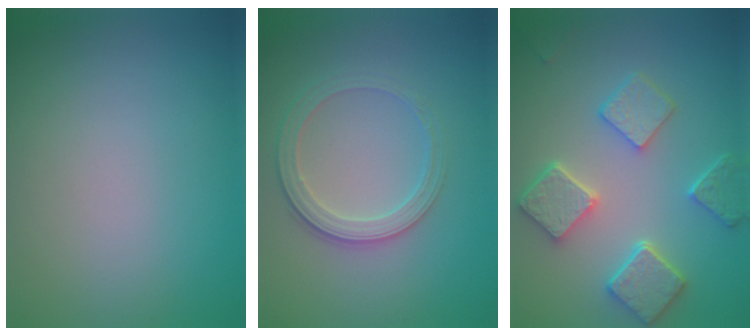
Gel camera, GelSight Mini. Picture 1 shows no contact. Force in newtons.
{"total": 2.8, "press": 2.6, "slide": 1.1}
{"total": 5.2, "press": 4.7, "slide": 2.3}